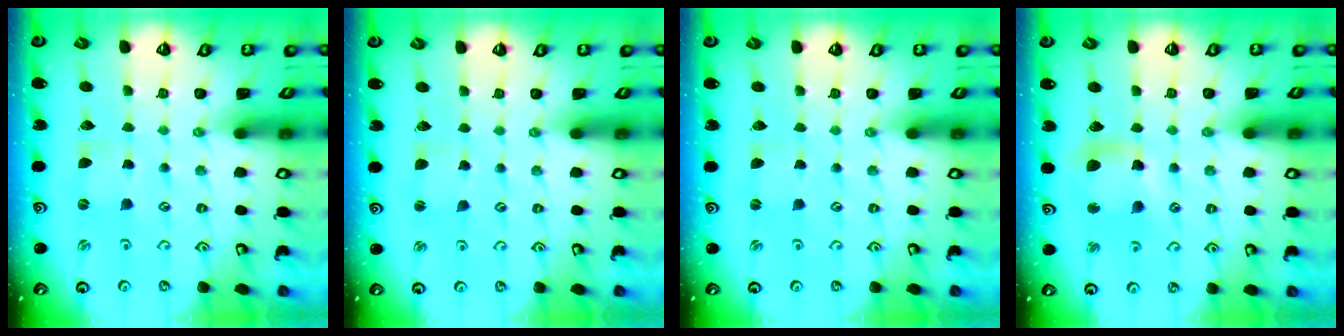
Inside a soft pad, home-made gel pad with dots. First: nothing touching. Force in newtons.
{"total": 2.9, "press": 2.9, "slide": 0.3}
{"total": 1.2, "press": 1.2, "slide": 0.2}
{"total": 9.8, "press": 9.7, "slide": 1.0}